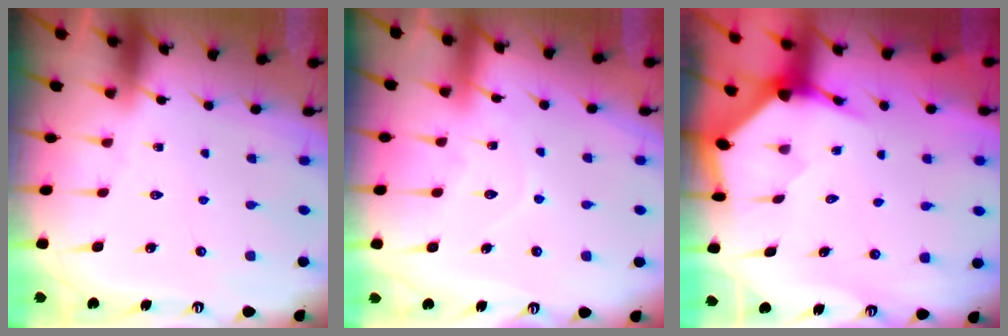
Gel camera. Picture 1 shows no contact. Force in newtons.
{"total": 7.1, "press": 7.1, "slide": 0.7}
{"total": 3.7, "press": 3.6, "slide": 0.4}